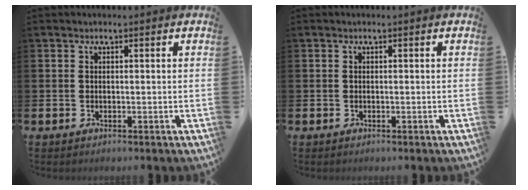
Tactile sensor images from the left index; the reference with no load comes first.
{"total": 0.0}